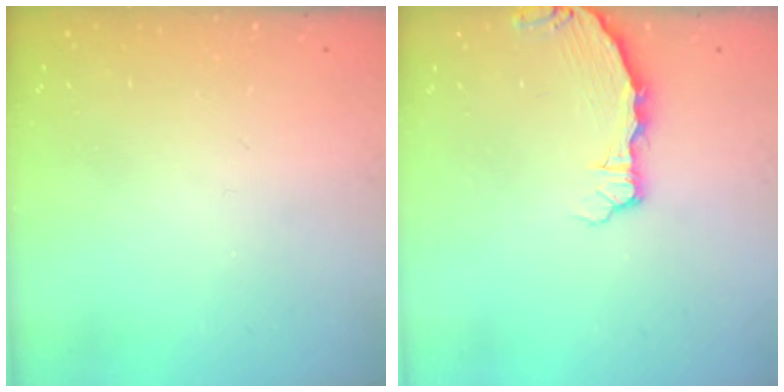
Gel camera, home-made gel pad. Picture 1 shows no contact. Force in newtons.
{"total": 2.6, "press": 2.5, "slide": 0.3}